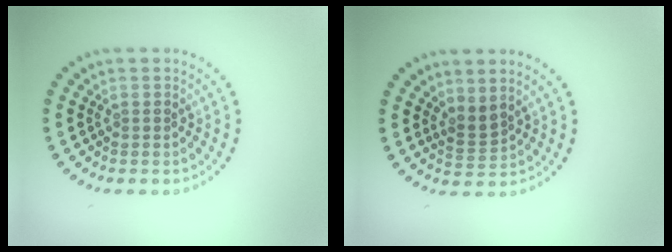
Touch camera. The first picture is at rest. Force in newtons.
{"total": 1.8, "press": 1.3, "slide": 1.2}